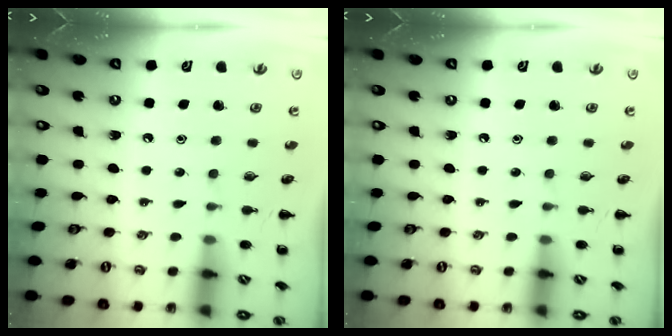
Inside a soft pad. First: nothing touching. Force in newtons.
{"total": 0.0}